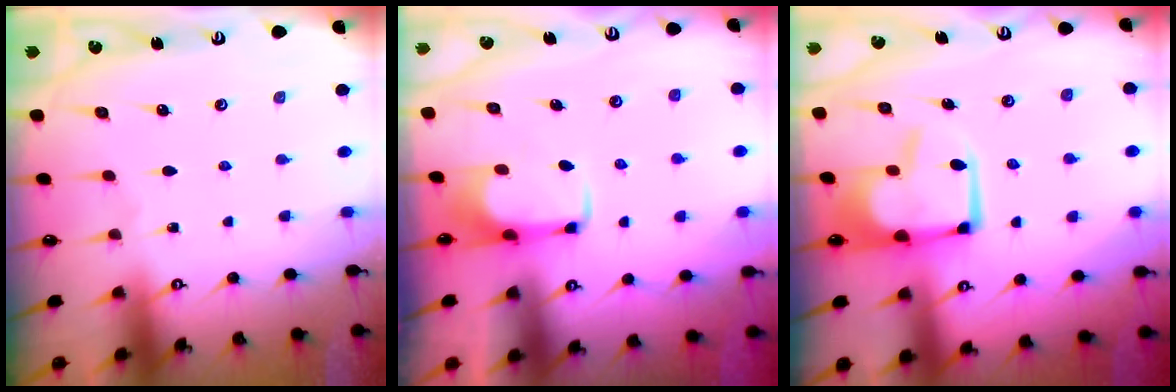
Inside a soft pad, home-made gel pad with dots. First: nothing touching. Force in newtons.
{"total": 1.5, "press": 1.4, "slide": 0.4}
{"total": 2.8, "press": 2.7, "slide": 0.8}